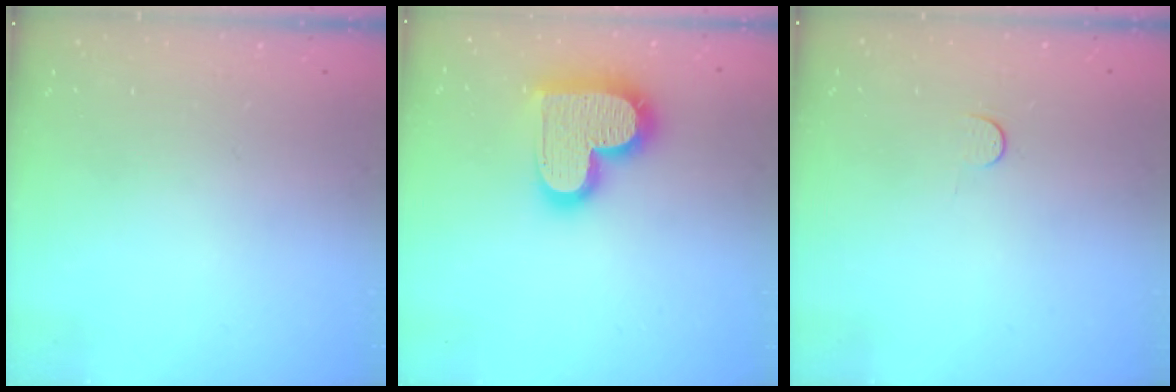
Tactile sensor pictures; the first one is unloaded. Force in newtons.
{"total": 19.5, "press": 19.5, "slide": 1.5}
{"total": 2.8, "press": 2.8, "slide": 0.4}